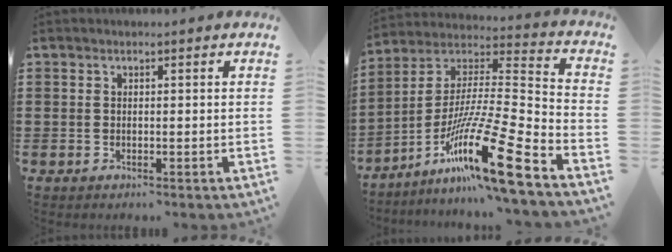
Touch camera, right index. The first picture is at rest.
{"total": 18.3, "force": [-11.0, 1.4, 14.6], "torque": [-0.263, 0.008, -0.198]}